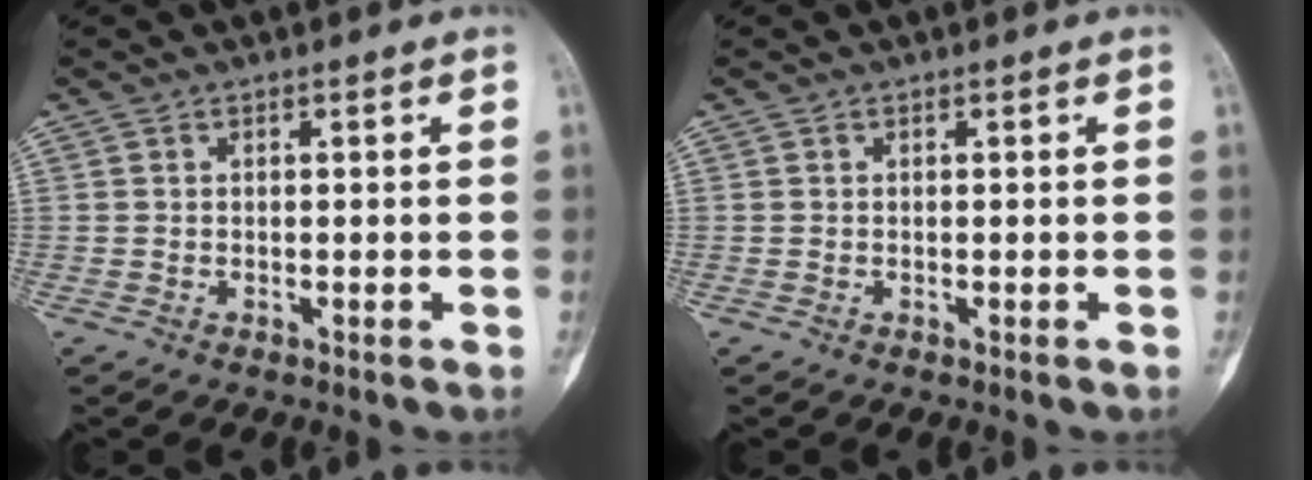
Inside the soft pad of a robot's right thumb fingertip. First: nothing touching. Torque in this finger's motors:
{"motor_torque": [0.04, 0.04, 0.00, 0.01, 0.00]}